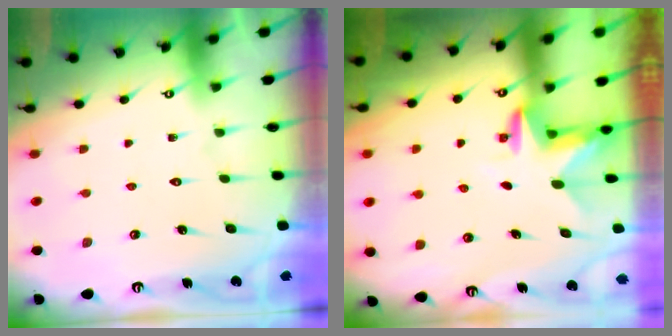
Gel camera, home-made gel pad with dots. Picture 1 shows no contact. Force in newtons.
{"total": 3.3, "press": 3.3, "slide": 0.1}